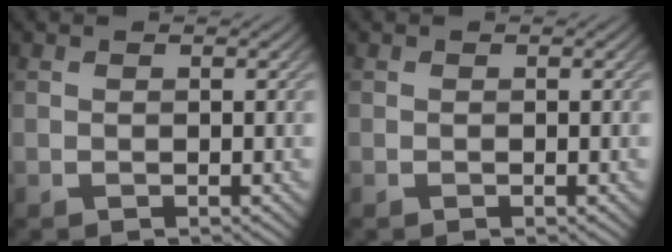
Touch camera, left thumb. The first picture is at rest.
{"total": 0.0}